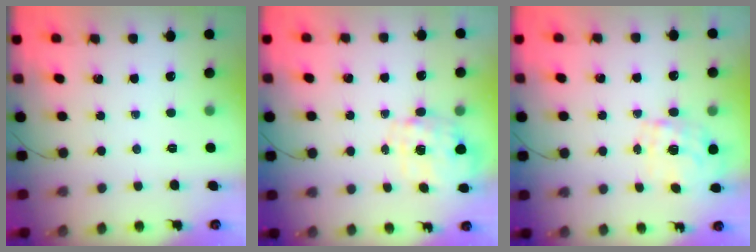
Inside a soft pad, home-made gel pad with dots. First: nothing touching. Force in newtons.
{"total": 2.7, "press": 2.6, "slide": 0.9}
{"total": 2.1, "press": 0.6, "slide": 2.0}